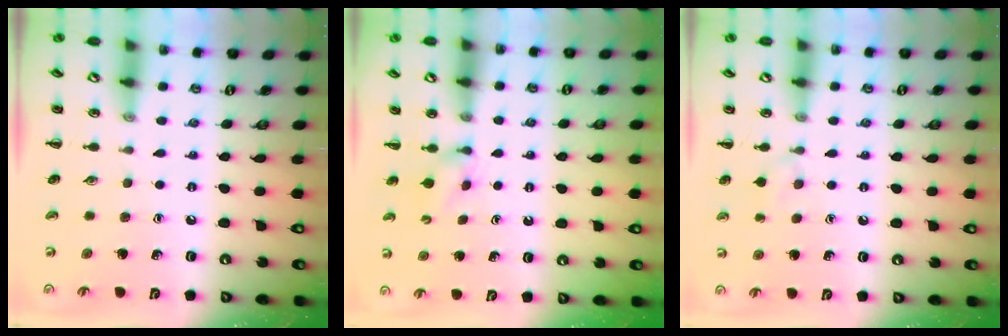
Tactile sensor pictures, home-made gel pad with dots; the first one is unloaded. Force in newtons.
{"total": 2.5, "press": 2.3, "slide": 1.0}
{"total": 6.4, "press": 6.1, "slide": 1.7}